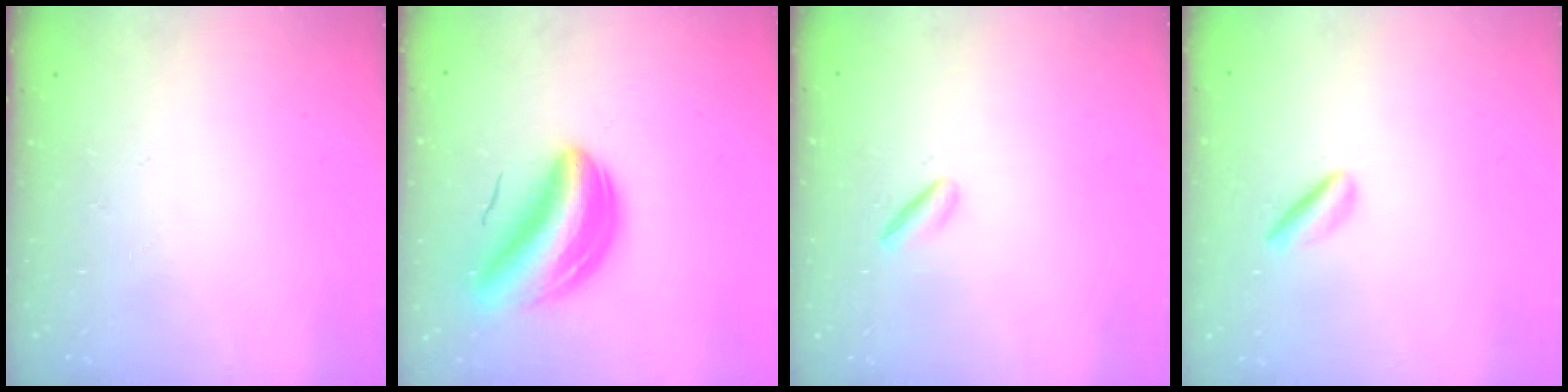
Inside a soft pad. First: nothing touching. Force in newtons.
{"total": 10.9, "press": 10.4, "slide": 3.2}
{"total": 2.9, "press": 2.7, "slide": 0.9}
{"total": 2.0, "press": 2.0, "slide": 0.3}